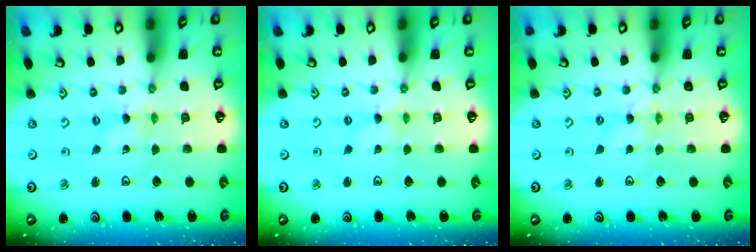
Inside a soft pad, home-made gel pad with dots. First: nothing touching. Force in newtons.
{"total": 0.0}
{"total": 0.6, "press": 0.6, "slide": 0.2}